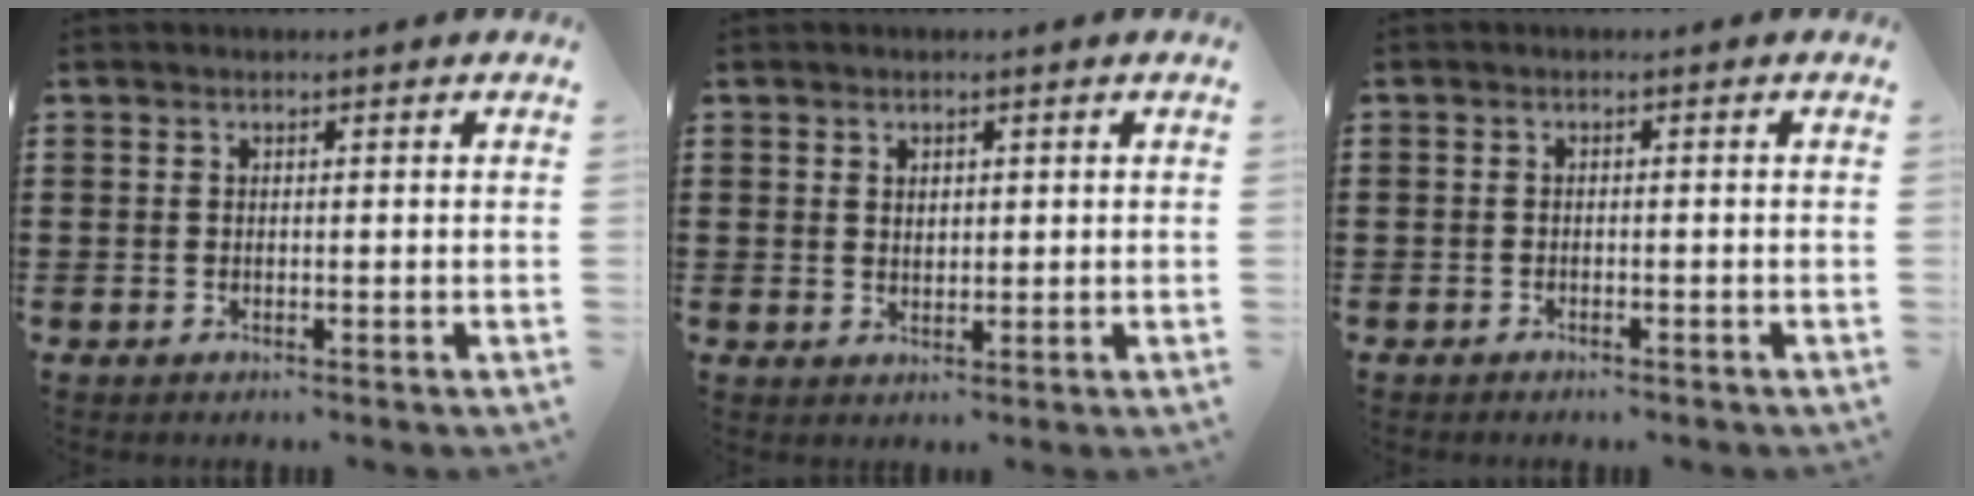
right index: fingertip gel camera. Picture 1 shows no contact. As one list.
[{"total": 1.3, "force": [0.8, 0.9, 0.5], "torque": [-0.004, 0.000, 0.013]}, {"total": 1.1, "force": [-1.1, 0.2, 0.0], "torque": [-0.004, 0.001, -0.024]}]